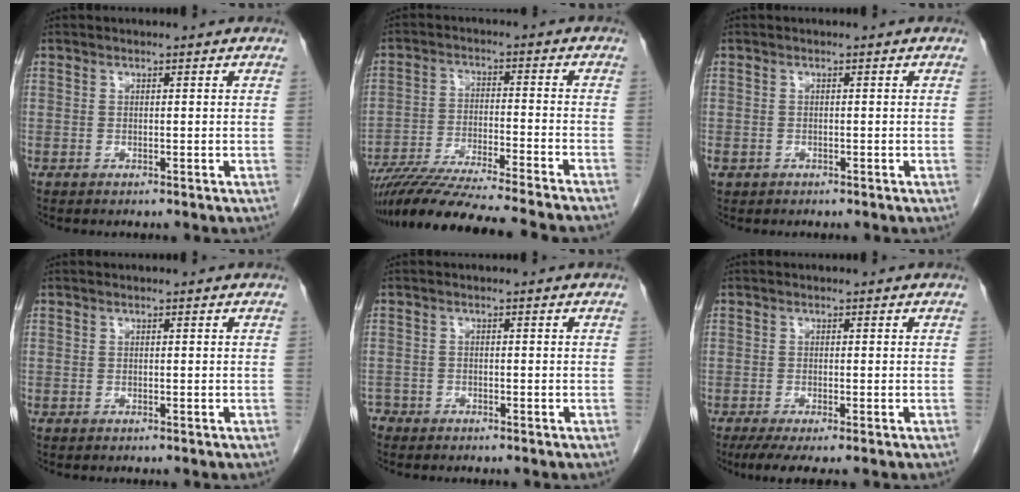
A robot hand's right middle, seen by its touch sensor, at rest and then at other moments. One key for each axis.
{"total": 19.6, "fx": -17.4, "fy": -0.9, "fz": 8.9, "tx": -0.142, "ty": -0.048, "tz": -0.271}
{"total": 1.4, "fx": -0.7, "fy": 1.1, "fz": 0.5, "tx": -0.013, "ty": 0.001, "tz": -0.007}
{"total": 0.0}
{"total": 2.4, "fx": -2.0, "fy": 1.2, "fz": 0.1, "tx": -0.005, "ty": 0.001, "tz": -0.038}
{"total": 4.5, "fx": -3.1, "fy": 0.5, "fz": 3.2, "tx": -0.050, "ty": -0.013, "tz": -0.050}